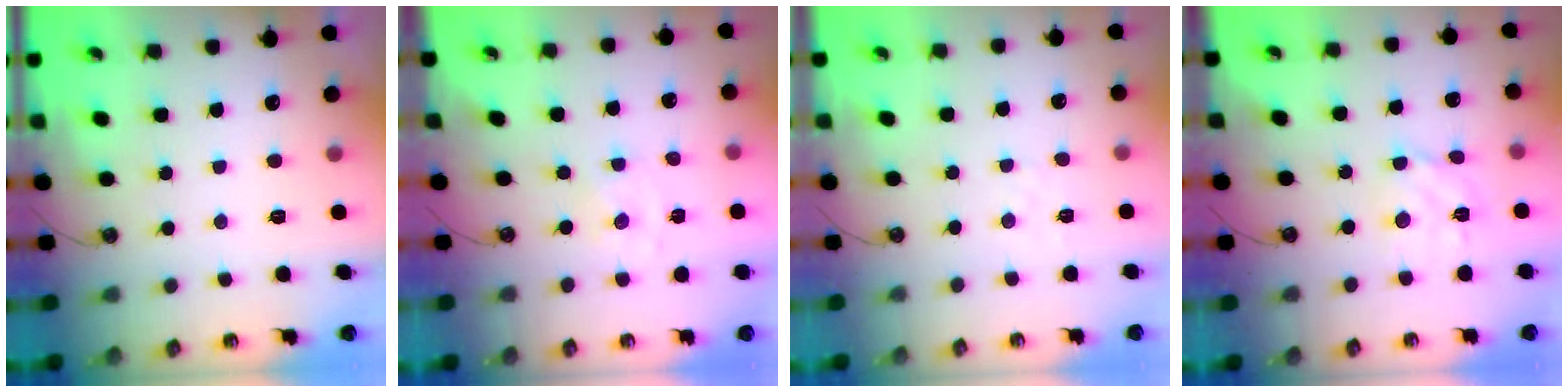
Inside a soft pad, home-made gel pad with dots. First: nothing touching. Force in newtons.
{"total": 0.0}
{"total": 3.2, "press": 3.2, "slide": 0.5}
{"total": 6.6, "press": 6.5, "slide": 0.7}